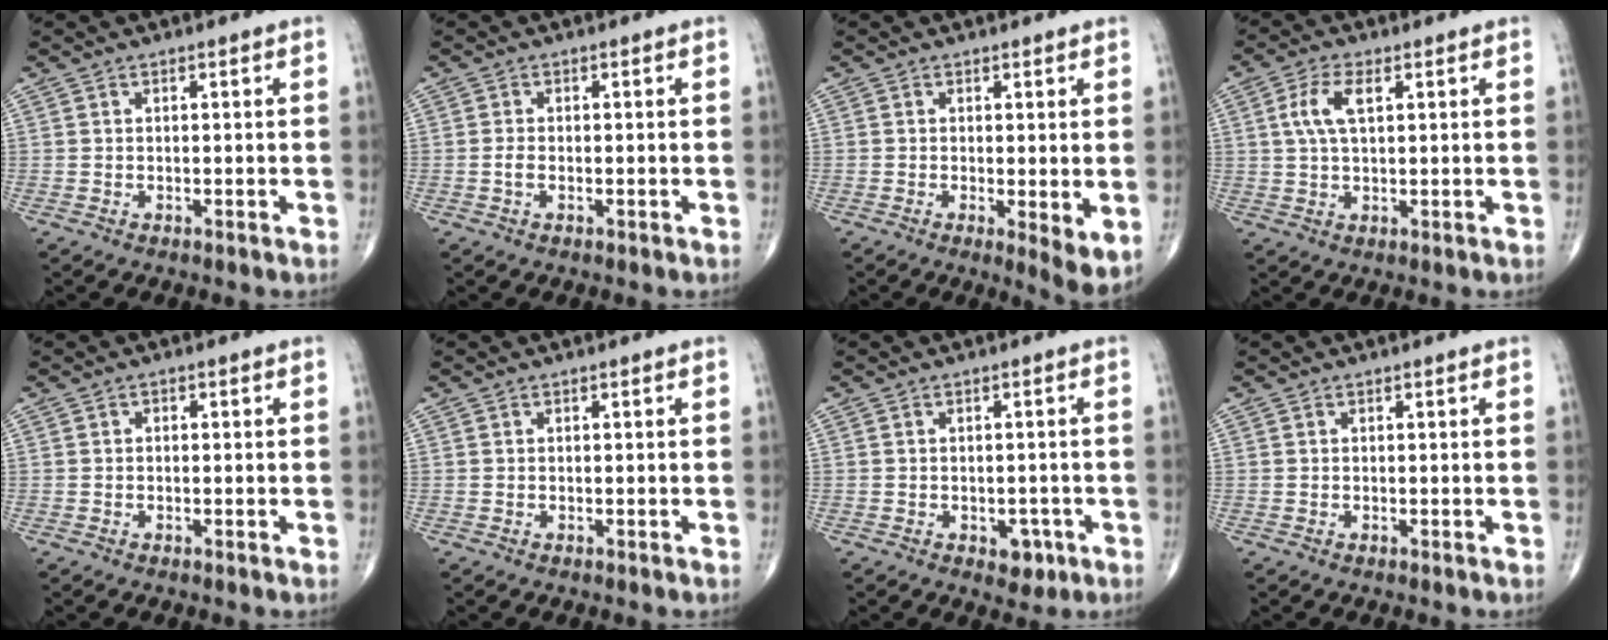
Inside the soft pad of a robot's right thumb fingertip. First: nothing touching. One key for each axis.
{"total": 1.3, "fx": -0.4, "fy": 0.7, "fz": 1.0, "tx": -0.022, "ty": 0.000, "tz": -0.009}
{"total": 5.2, "fx": -0.3, "fy": 1.3, "fz": 5.0, "tx": -0.074, "ty": -0.017, "tz": -0.006}
{"total": 5.9, "fx": 1.7, "fy": 2.7, "fz": 5.0, "tx": -0.113, "ty": 0.007, "tz": 0.035}
{"total": 0.6, "fx": 0.0, "fy": 0.5, "fz": 0.4, "tx": -0.001, "ty": 0.002, "tz": -0.004}
{"total": 0.0}
{"total": 3.6, "fx": -1.6, "fy": 2.4, "fz": 2.2, "tx": -0.008, "ty": 0.006, "tz": -0.016}
{"total": 0.0}